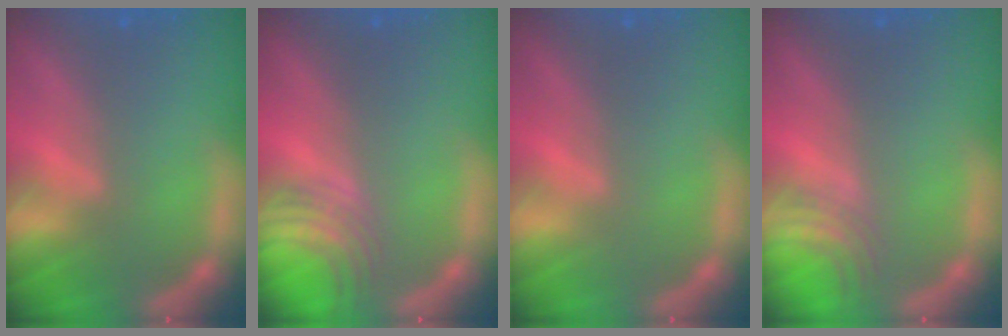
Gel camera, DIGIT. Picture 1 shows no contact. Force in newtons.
{"total": 4.5}
{"total": 0.0}
{"total": 3.0}